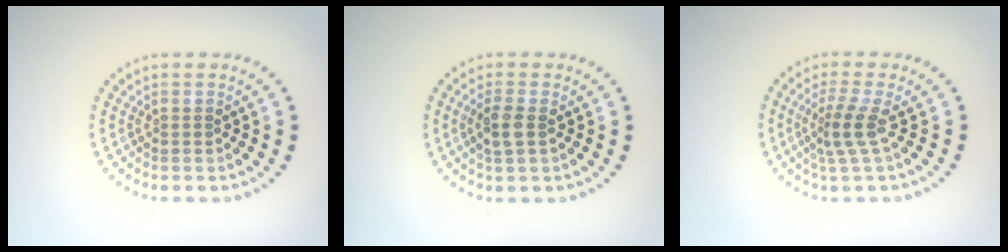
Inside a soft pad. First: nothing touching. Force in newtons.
{"total": 2.0, "press": 1.9, "slide": 0.6}
{"total": 2.6, "press": 1.8, "slide": 1.9}